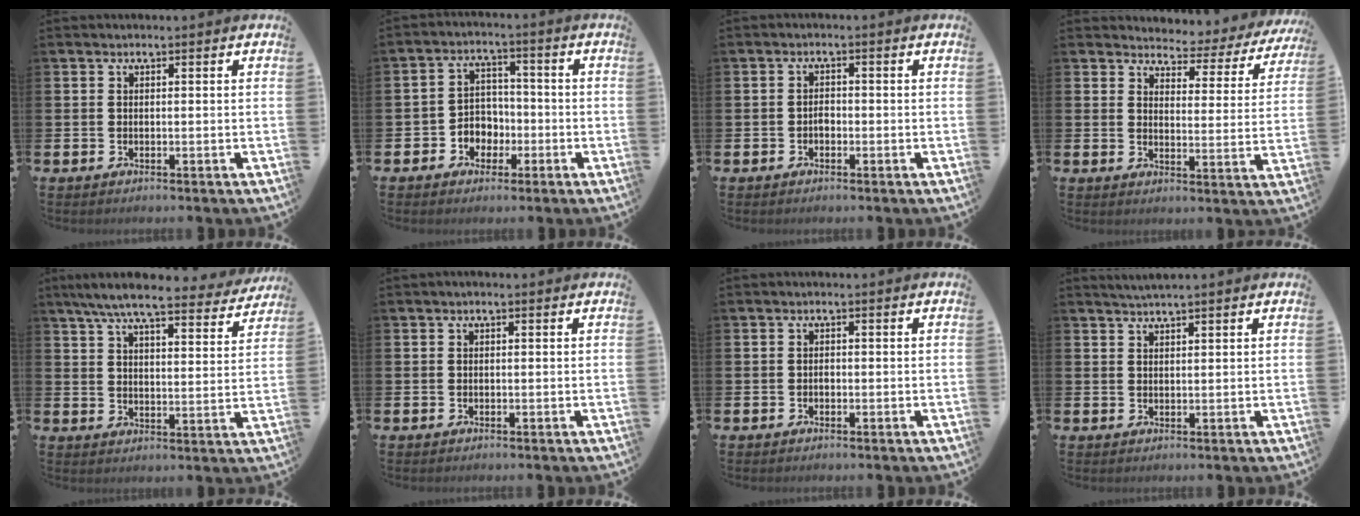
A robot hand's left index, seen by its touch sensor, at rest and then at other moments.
{"total": 4.1, "force": [-1.4, 3.7, 0.9], "torque": [-0.031, 0.004, -0.034]}
{"total": 1.4, "force": [-0.6, 1.0, 0.8], "torque": [-0.015, 0.004, -0.013]}
{"total": 3.6, "force": [3.4, 1.2, 0.5], "torque": [-0.016, -0.040, 0.048]}
{"total": 8.2, "force": [7.3, 1.0, 3.5], "torque": [-0.077, -0.040, 0.125]}
{"total": 0.0}
{"total": 0.6, "force": [-0.3, 0.4, 0.2], "torque": [-0.012, 0.005, -0.006]}
{"total": 2.1, "force": [2.0, -0.1, 0.7], "torque": [-0.010, -0.004, 0.036]}